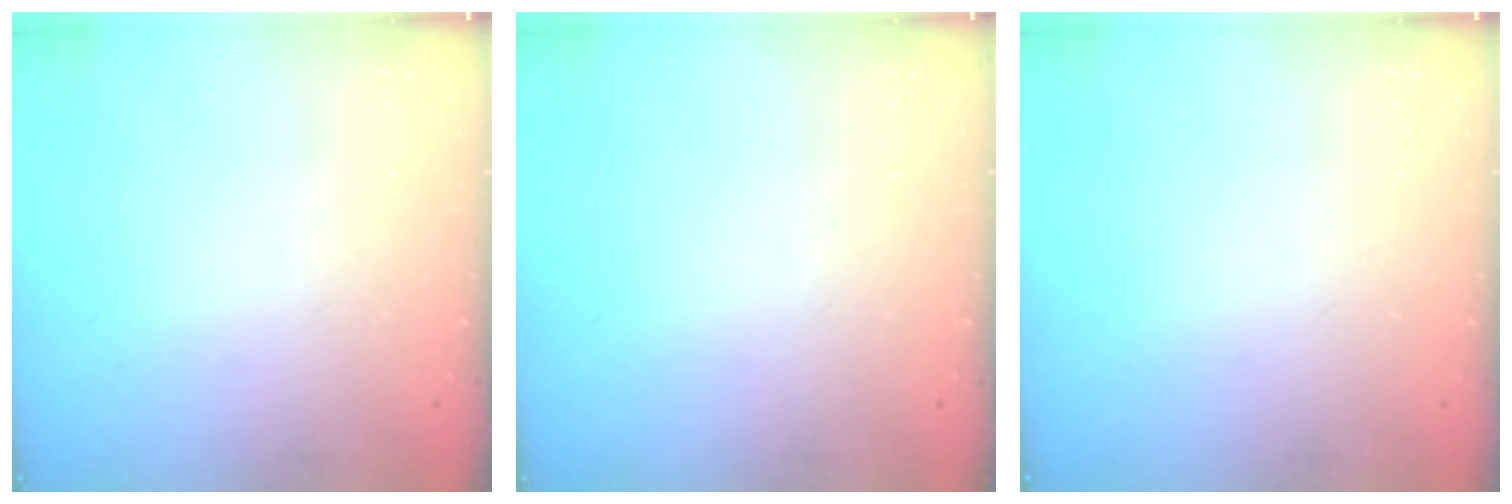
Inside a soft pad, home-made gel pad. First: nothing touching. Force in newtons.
{"total": 0.0}
{"total": 0.0}